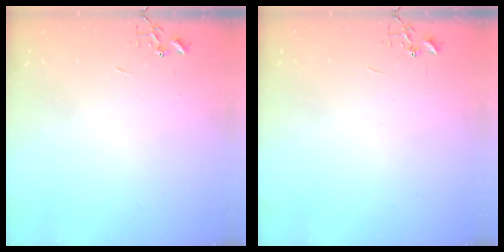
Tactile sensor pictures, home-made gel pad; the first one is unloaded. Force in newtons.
{"total": 0.0}